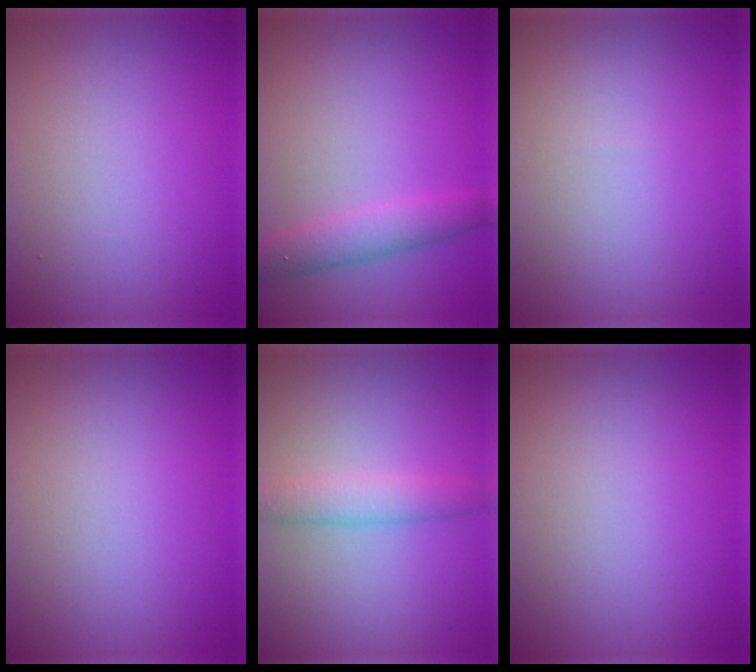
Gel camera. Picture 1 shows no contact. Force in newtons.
{"total": 3.0, "press": 3.0, "slide": 0.1}
{"total": 0.0}
{"total": 0.0}
{"total": 2.6, "press": 2.6, "slide": 0.1}
{"total": 0.0}